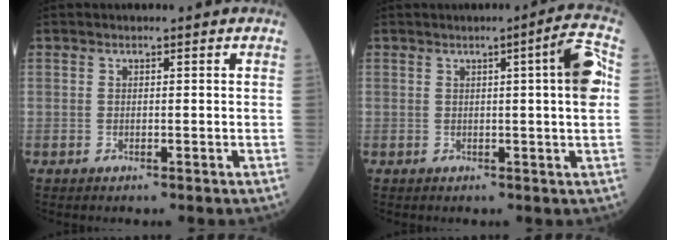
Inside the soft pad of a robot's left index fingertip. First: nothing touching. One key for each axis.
{"total": 5.5, "fx": 0.8, "fy": -0.6, "fz": 5.5, "tx": -0.074, "ty": 0.003, "tz": 0.009}